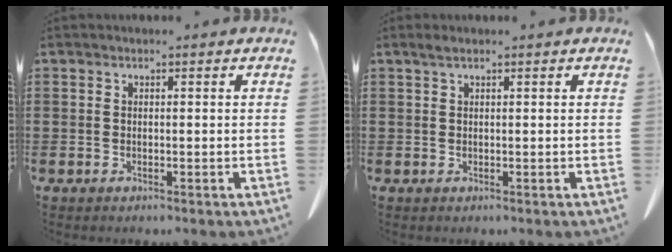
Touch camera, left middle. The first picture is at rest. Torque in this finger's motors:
{"motor_torque": [0.02, 0.04, 0.02, 0.00]}